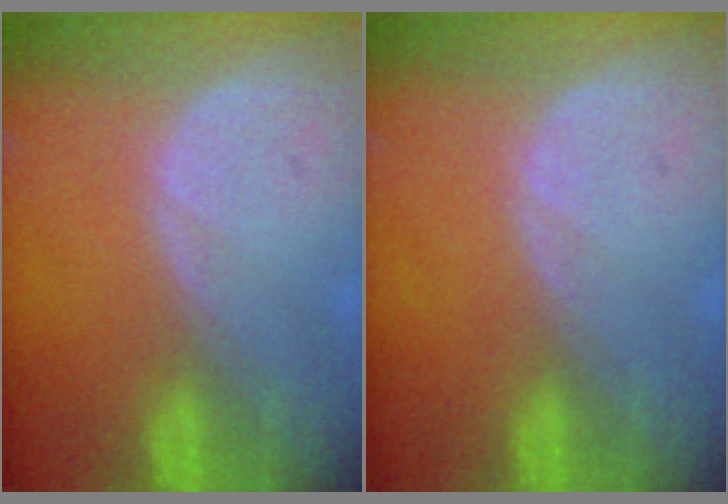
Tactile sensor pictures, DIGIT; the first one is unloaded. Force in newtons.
{"total": 0.0}